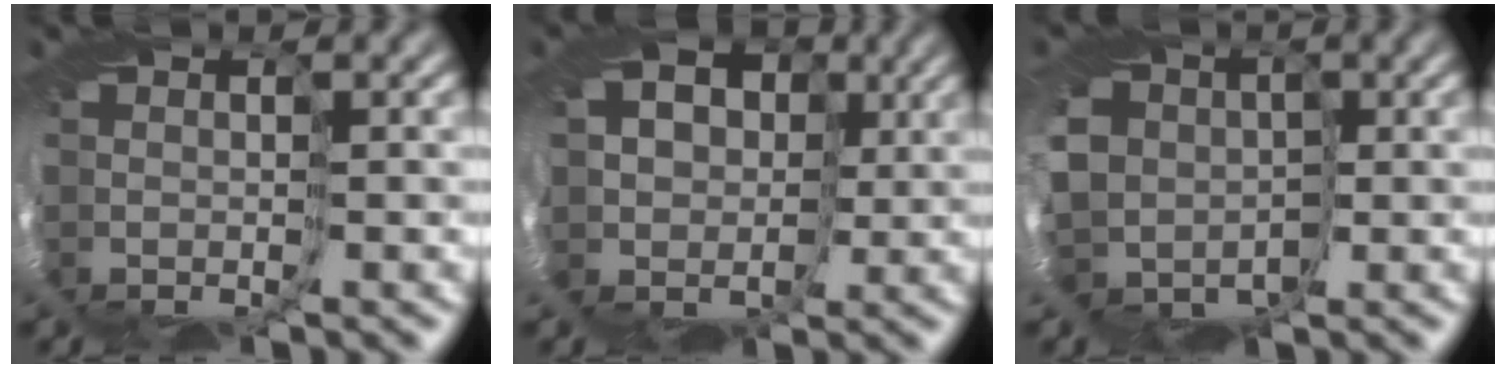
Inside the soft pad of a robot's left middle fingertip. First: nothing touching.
{"total": 10.7, "force": [3.5, 9.1, 4.4], "torque": [-0.083, 0.038, 0.041]}
{"total": 8.0, "force": [0.4, 7.3, 3.4], "torque": [-0.087, 0.000, -0.019]}